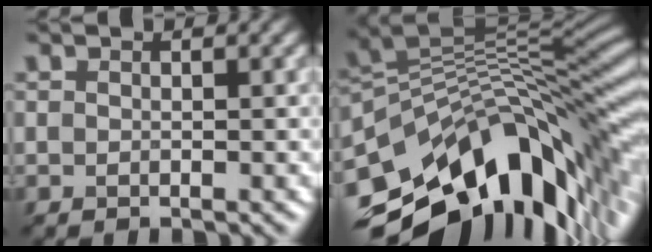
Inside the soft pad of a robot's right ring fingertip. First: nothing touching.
{"total": 13.5, "force": [-5.0, 6.9, 10.4], "torque": [-0.169, 0.009, -0.084]}